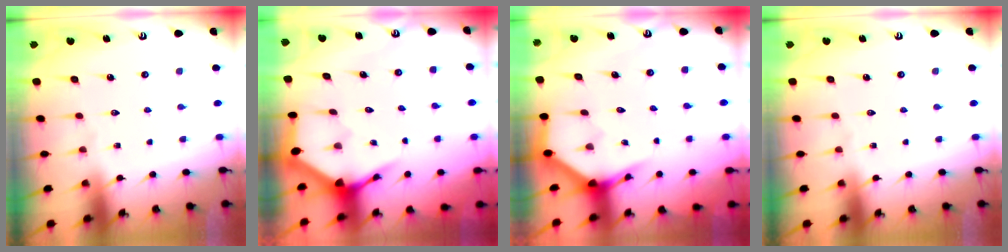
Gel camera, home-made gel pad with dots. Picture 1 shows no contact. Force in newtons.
{"total": 3.7, "press": 3.7, "slide": 0.5}
{"total": 4.0, "press": 4.0, "slide": 0.2}
{"total": 0.0}